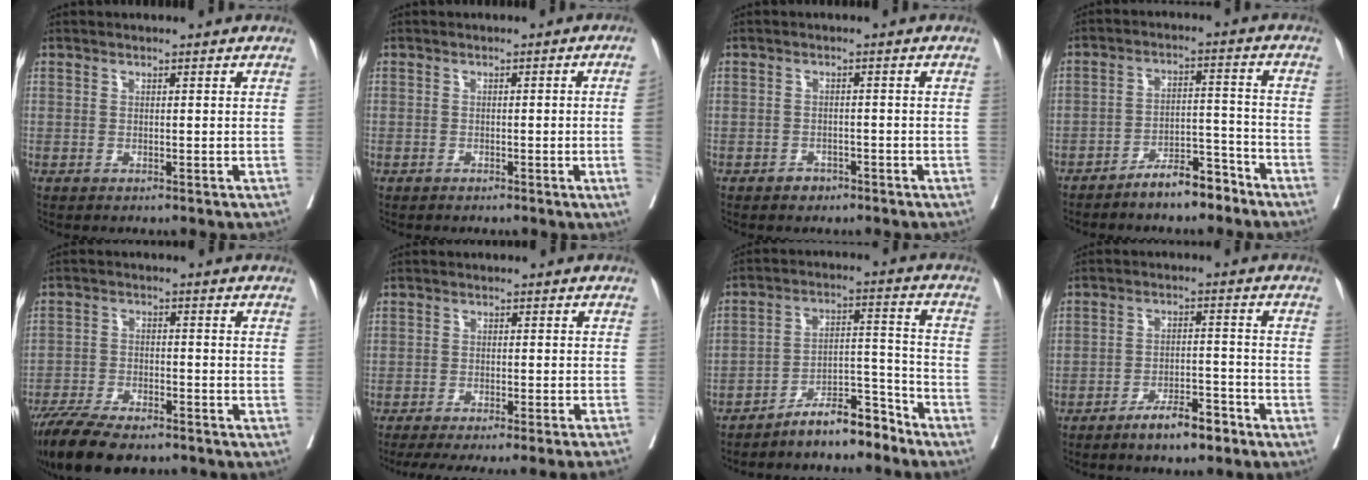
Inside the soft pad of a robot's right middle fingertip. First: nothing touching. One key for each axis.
{"total": 3.4, "fx": -0.7, "fy": -1.2, "fz": 3.0, "tx": -0.039, "ty": -0.003, "tz": -0.009}
{"total": 1.7, "fx": -1.3, "fy": 1.1, "fz": 0.4, "tx": -0.007, "ty": 0.005, "tz": -0.017}
{"total": 6.4, "fx": -5.3, "fy": 1.8, "fz": 3.0, "tx": -0.048, "ty": 0.012, "tz": -0.092}
{"total": 12.7, "fx": -10.3, "fy": 3.4, "fz": 6.6, "tx": -0.110, "ty": -0.018, "tz": -0.167}
{"total": 15.3, "fx": -13.5, "fy": -1.4, "fz": 7.1, "tx": -0.082, "ty": -0.039, "tz": -0.182}
{"total": 8.2, "fx": -7.2, "fy": 1.9, "fz": 3.5, "tx": -0.054, "ty": 0.027, "tz": -0.125}
{"total": 5.9, "fx": -4.4, "fy": 1.5, "fz": 3.6, "tx": -0.058, "ty": 0.003, "tz": -0.072}